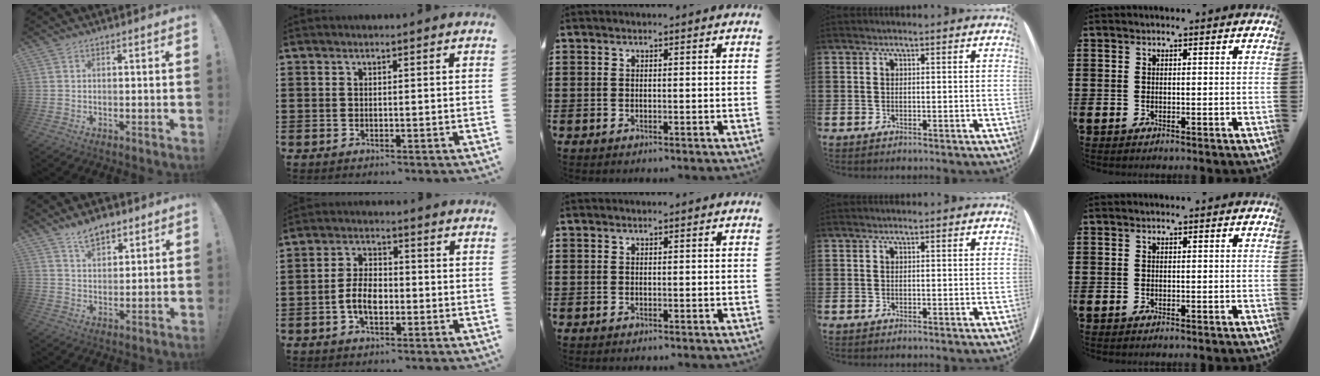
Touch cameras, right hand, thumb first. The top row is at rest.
{"thumb": {"total": 7.0, "force": [5.3, 3.4, 3.1], "torque": [-0.049, -0.027, 0.097]}, "index": {"total": 5.4, "force": [-1.5, 2.9, 4.3], "torque": [-0.103, -0.002, -0.034]}}